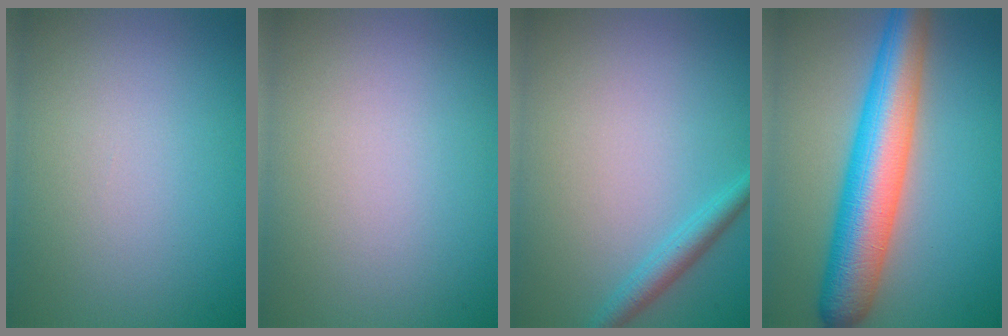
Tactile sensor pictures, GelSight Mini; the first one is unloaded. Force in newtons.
{"total": 0.0}
{"total": 2.0, "press": 2.0, "slide": 0.1}
{"total": 8.9, "press": 8.9, "slide": 0.3}